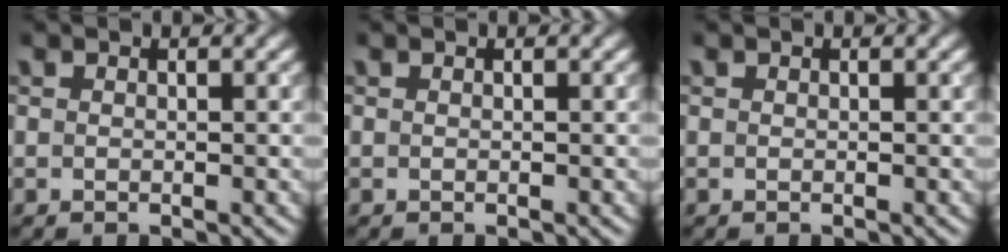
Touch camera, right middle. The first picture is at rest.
{"total": 0.0}
{"total": 0.0}